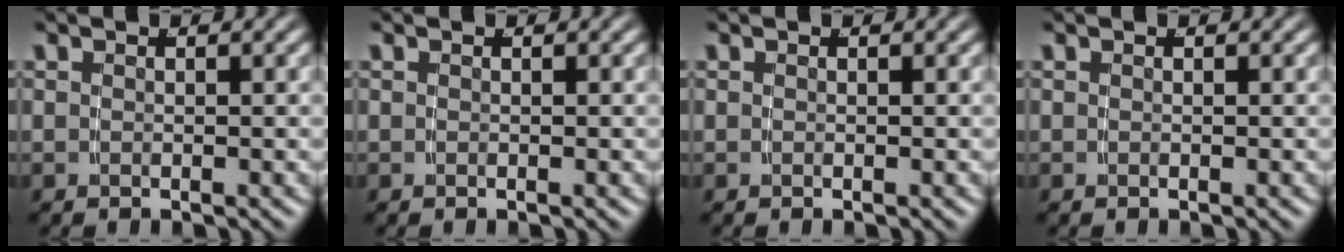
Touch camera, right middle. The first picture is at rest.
{"total": 0.0}
{"total": 0.0}
{"total": 0.0}